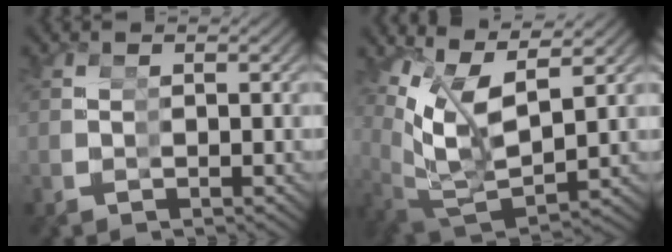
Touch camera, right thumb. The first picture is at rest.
{"total": 10.5, "force": [1.5, 7.1, 7.6], "torque": [-0.173, -0.042, 0.042]}